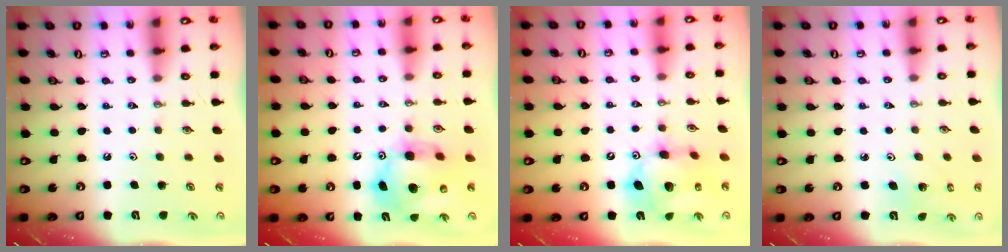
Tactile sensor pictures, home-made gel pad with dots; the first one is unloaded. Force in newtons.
{"total": 13.4, "press": 13.3, "slide": 1.4}
{"total": 14.2, "press": 14.1, "slide": 1.3}
{"total": 2.3, "press": 2.3, "slide": 0.2}